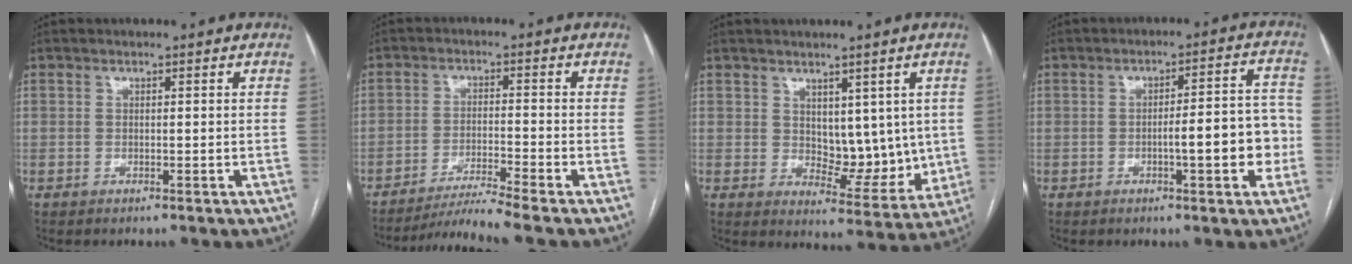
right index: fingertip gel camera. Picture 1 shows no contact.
{"total": 6.8, "force": [-5.9, -2.6, 2.3], "torque": [-0.039, -0.027, -0.108]}
{"total": 5.0, "force": [0.6, 3.1, 3.9], "torque": [-0.041, -0.005, 0.018]}
{"total": 8.6, "force": [-1.9, 1.7, 8.2], "torque": [-0.105, 0.024, -0.022]}